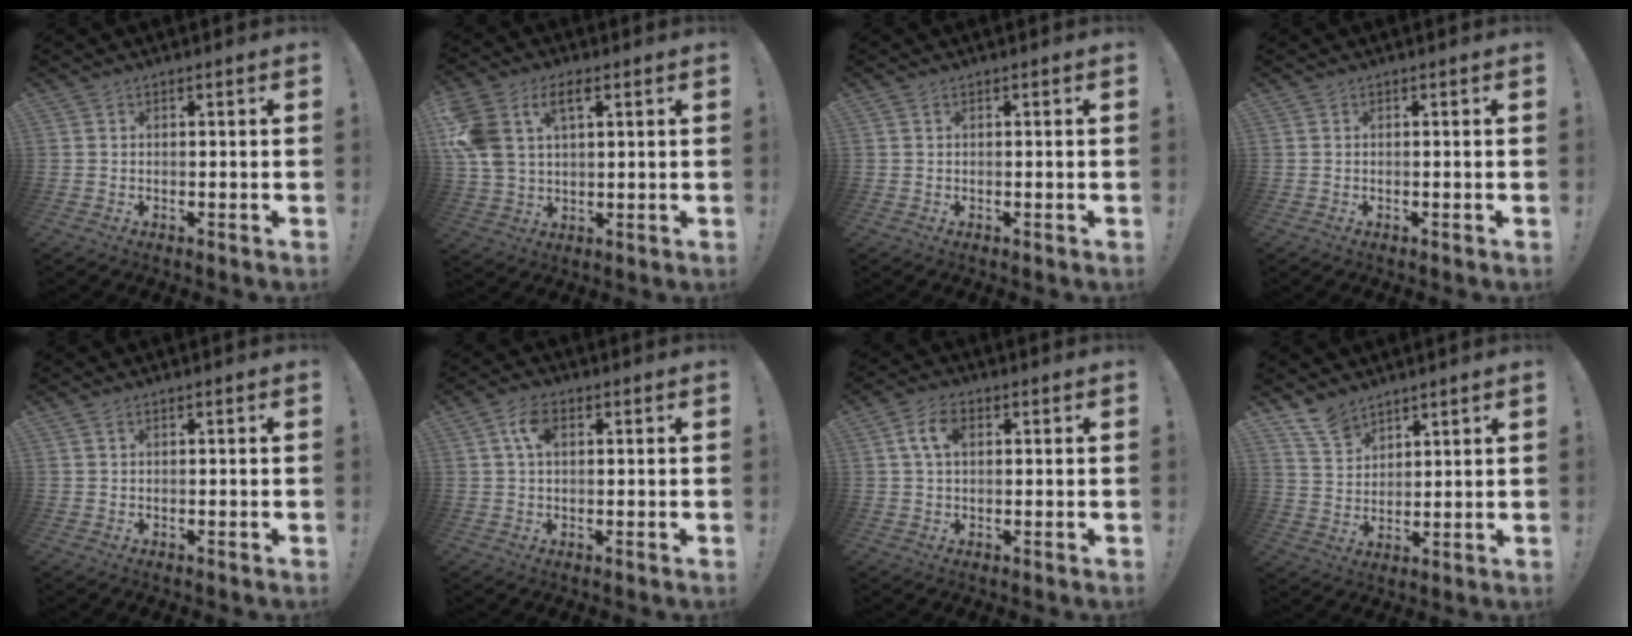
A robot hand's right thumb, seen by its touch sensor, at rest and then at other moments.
{"total": 10.8, "force": [4.5, 6.6, 7.2], "torque": [-0.160, -0.002, 0.086]}
{"total": 0.0}
{"total": 0.0}
{"total": 0.5, "force": [0.3, 0.2, 0.4], "torque": [-0.008, 0.000, 0.006]}
{"total": 6.0, "force": [1.9, 3.4, 4.6], "torque": [-0.079, 0.003, 0.032]}
{"total": 6.9, "force": [1.8, 4.2, 5.1], "torque": [-0.094, 0.005, 0.031]}
{"total": 9.0, "force": [7.4, 4.6, 2.2], "torque": [-0.046, -0.050, 0.144]}